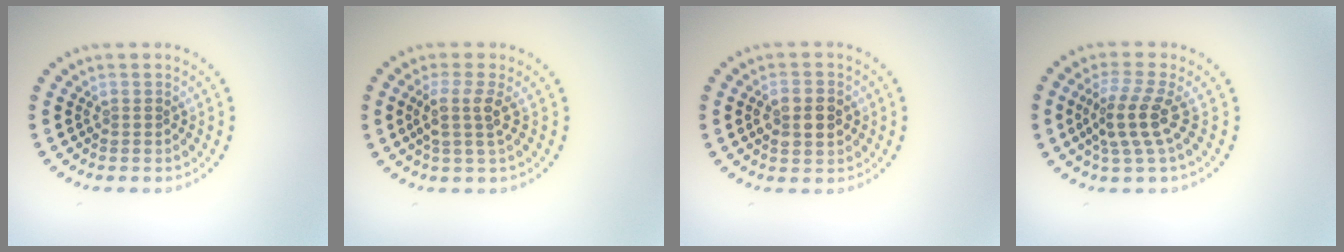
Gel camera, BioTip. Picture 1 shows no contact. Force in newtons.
{"total": 2.5, "press": 1.9, "slide": 1.6}
{"total": 2.9, "press": 2.9, "slide": 0.1}
{"total": 3.5, "press": 2.9, "slide": 2.1}